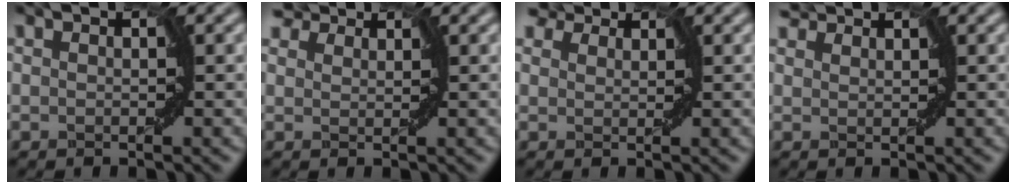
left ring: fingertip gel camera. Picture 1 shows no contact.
{"total": 3.4, "force": [2.9, 1.4, 1.1], "torque": [-0.028, 0.002, 0.049]}
{"total": 4.2, "force": [3.4, 2.0, 1.6], "torque": [-0.043, 0.009, 0.050]}
{"total": 2.2, "force": [2.1, 0.4, 0.4], "torque": [-0.009, 0.008, 0.036]}